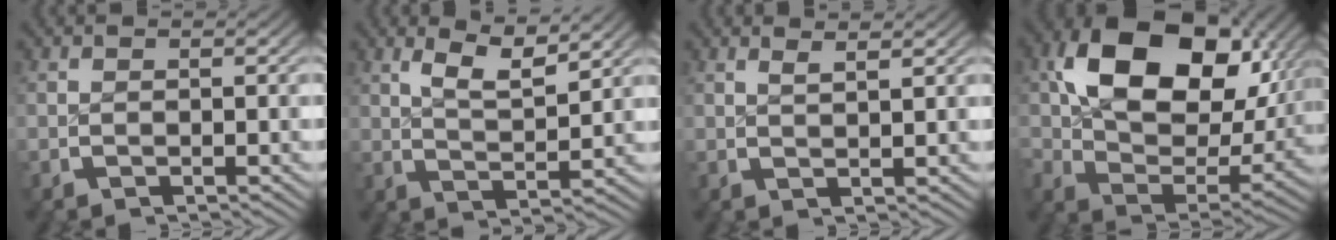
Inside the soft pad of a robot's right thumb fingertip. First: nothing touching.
{"total": 4.5, "force": [2.9, 1.3, 3.2], "torque": [-0.055, -0.003, 0.056]}
{"total": 1.8, "force": [1.6, -0.1, 0.8], "torque": [-0.011, 0.000, 0.034]}
{"total": 18.4, "force": [4.7, 11.6, 13.4], "torque": [-0.243, -0.018, 0.079]}